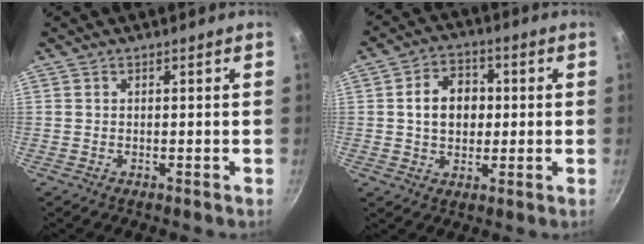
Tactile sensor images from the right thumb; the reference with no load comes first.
{"total": 9.1, "force": [0.7, 7.0, 5.8], "torque": [-0.071, 0.014, 0.006]}